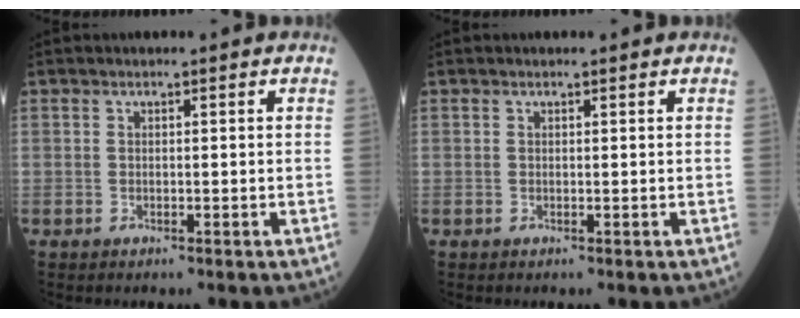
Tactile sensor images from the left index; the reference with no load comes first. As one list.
[{"total": 0.0}]